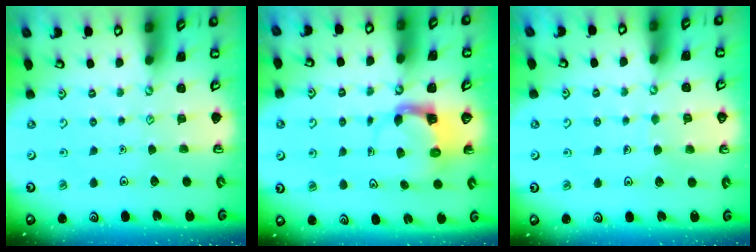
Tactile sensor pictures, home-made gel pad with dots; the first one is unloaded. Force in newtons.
{"total": 3.5, "press": 3.5, "slide": 0.4}
{"total": 4.5, "press": 4.5, "slide": 0.2}